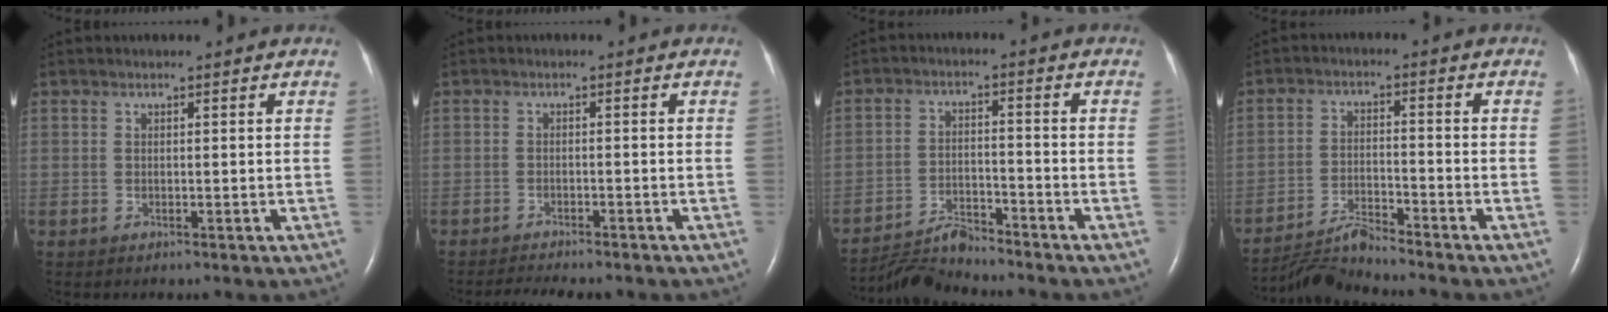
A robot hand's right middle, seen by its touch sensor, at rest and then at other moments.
{"total": 6.8, "force": [-6.1, 1.2, 2.7], "torque": [-0.040, -0.005, -0.085]}
{"total": 5.9, "force": [-5.8, -0.5, -0.1], "torque": [-0.008, -0.012, -0.105]}
{"total": 5.8, "force": [-5.6, -1.5, 0.3], "torque": [-0.019, -0.016, -0.104]}